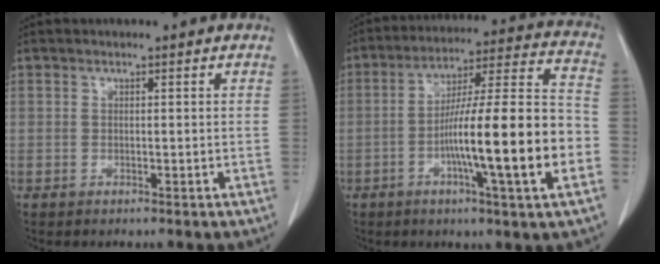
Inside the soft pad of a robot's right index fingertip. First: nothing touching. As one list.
[{"total": 19.0, "force": [-5.0, 0.6, 18.3], "torque": [-0.279, 0.010, -0.079]}]